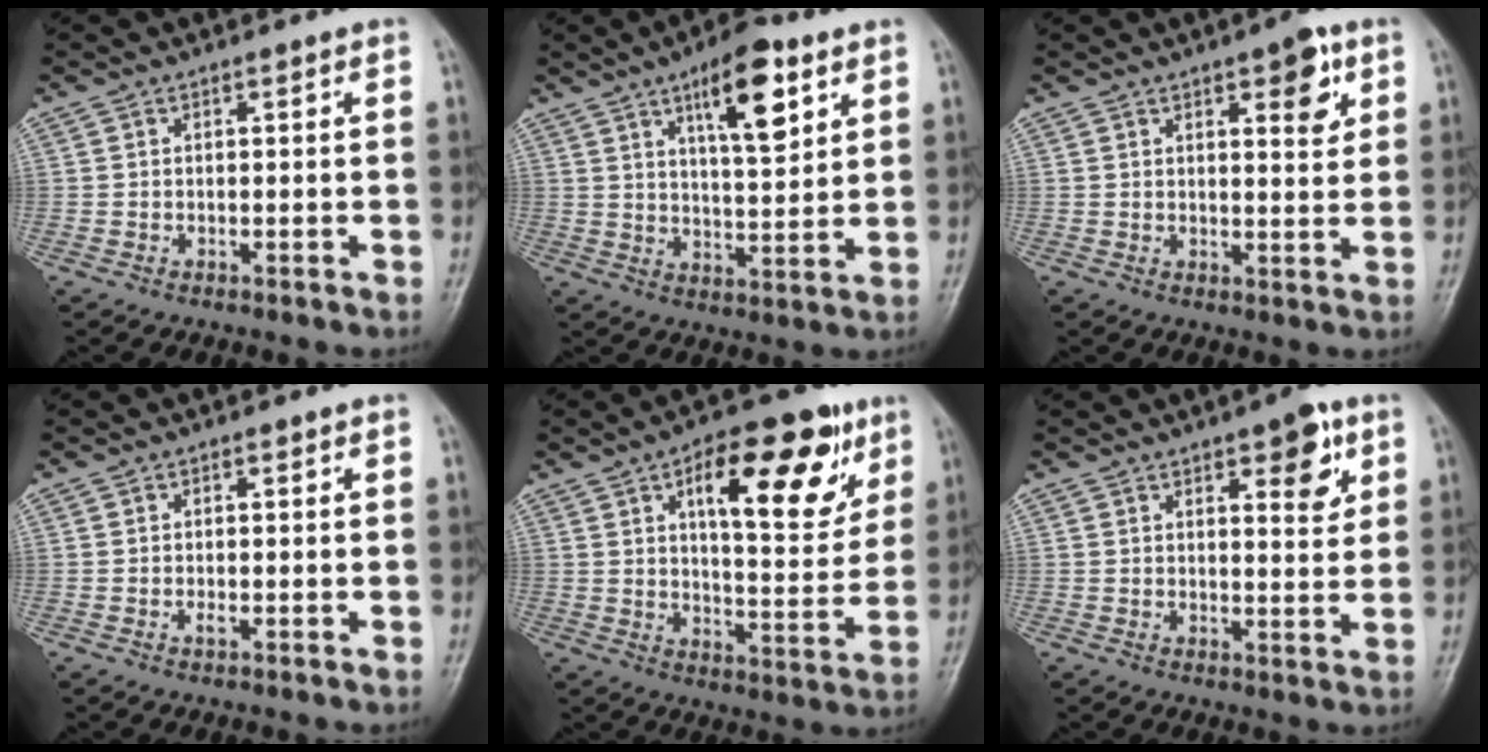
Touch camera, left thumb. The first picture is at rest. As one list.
[{"total": 12.4, "force": [6.2, 4.3, 9.9], "torque": [-0.134, -0.030, 0.097]}, {"total": 6.7, "force": [3.2, 2.5, 5.3], "torque": [-0.052, -0.014, 0.039]}, {"total": 1.0, "force": [-0.2, 0.5, 0.8], "torque": [-0.013, -0.001, -0.005]}, {"total": 19.0, "force": [8.8, 7.9, 14.9], "torque": [-0.164, -0.023, 0.128]}, {"total": 7.3, "force": [3.6, 2.8, 5.6], "torque": [-0.054, -0.017, 0.044]}]